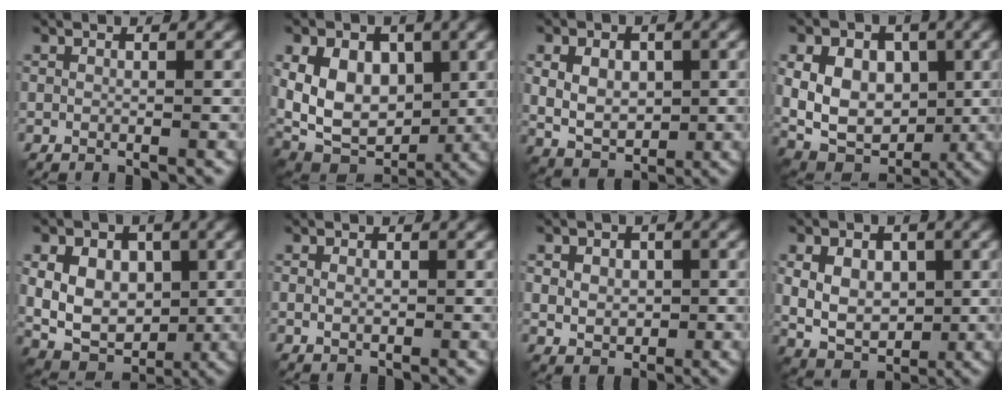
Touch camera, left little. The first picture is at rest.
{"total": 9.6, "force": [1.0, 7.0, 6.6], "torque": [-0.124, -0.009, 0.024]}
{"total": 5.1, "force": [0.4, 3.7, 3.6], "torque": [-0.063, -0.002, 0.011]}
{"total": 9.6, "force": [1.1, 7.2, 6.3], "torque": [-0.118, 0.004, 0.018]}
{"total": 8.6, "force": [0.9, 6.5, 5.5], "torque": [-0.102, 0.002, 0.014]}
{"total": 1.1, "force": [0.0, 0.8, 0.8], "torque": [-0.012, -0.001, 0.000]}
{"total": 3.8, "force": [0.4, 3.0, 2.2], "torque": [-0.037, 0.009, -0.002]}
{"total": 6.0, "force": [0.4, 4.4, 4.0], "torque": [-0.073, -0.003, 0.012]}